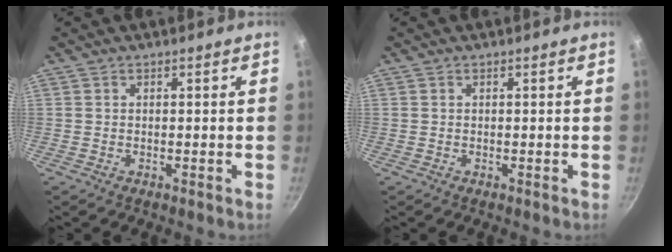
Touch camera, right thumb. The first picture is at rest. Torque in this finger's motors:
{"motor_torque": [-0.04, -0.06, 0.09, -0.20, 0.05]}